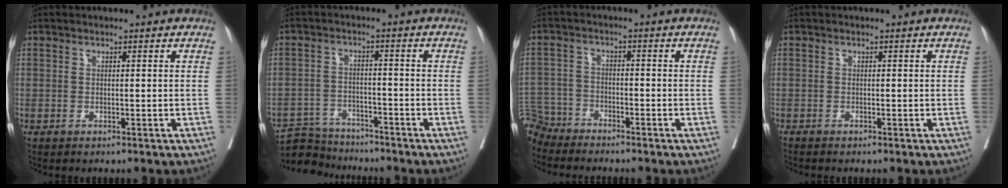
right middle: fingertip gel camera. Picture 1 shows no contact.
{"total": 7.0, "force": [-6.9, 1.3, -0.1], "torque": [0.000, 0.001, -0.121]}
{"total": 6.2, "force": [-5.8, 1.9, -0.9], "torque": [0.018, -0.001, -0.117]}
{"total": 0.8, "force": [-0.7, -0.2, 0.2], "torque": [-0.002, 0.000, -0.016]}